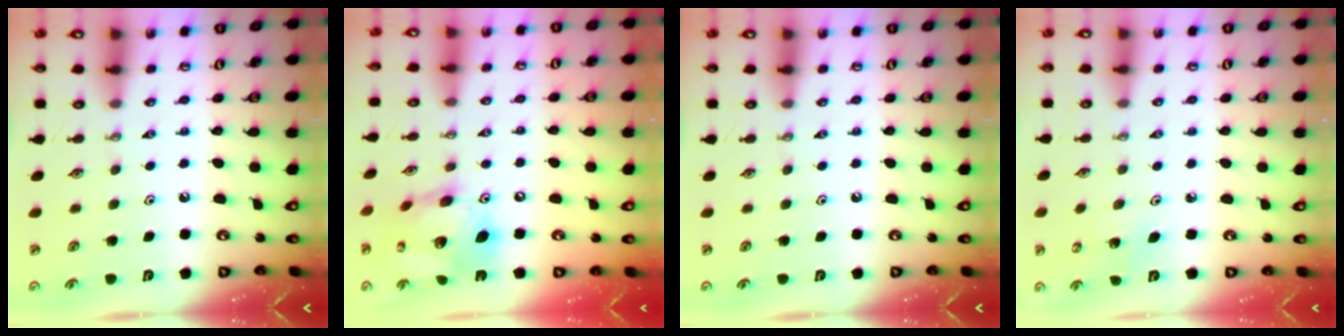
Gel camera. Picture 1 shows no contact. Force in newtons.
{"total": 17.0, "press": 16.9, "slide": 1.9}
{"total": 0.0}
{"total": 2.7, "press": 2.7, "slide": 0.2}